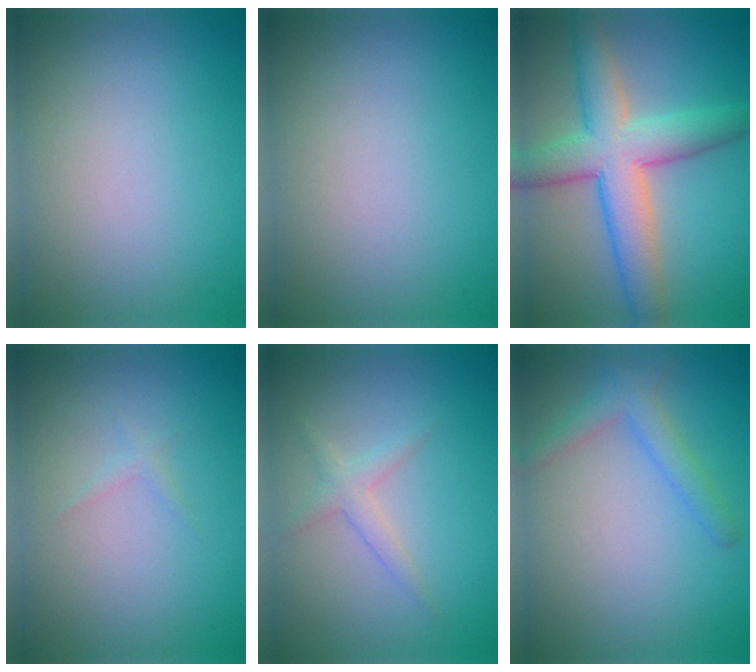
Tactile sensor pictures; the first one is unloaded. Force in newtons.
{"total": 0.0}
{"total": 7.9, "press": 7.8, "slide": 0.2}
{"total": 0.6, "press": 0.6, "slide": 0.0}
{"total": 1.8, "press": 1.8, "slide": 0.1}
{"total": 2.5, "press": 2.5, "slide": 0.2}